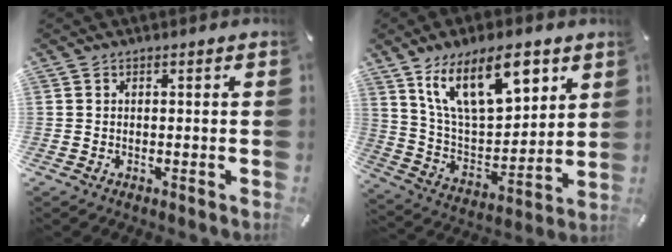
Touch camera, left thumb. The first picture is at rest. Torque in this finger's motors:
{"motor_torque": [2.51, 2.50, 1.40, -1.37, 0.44]}